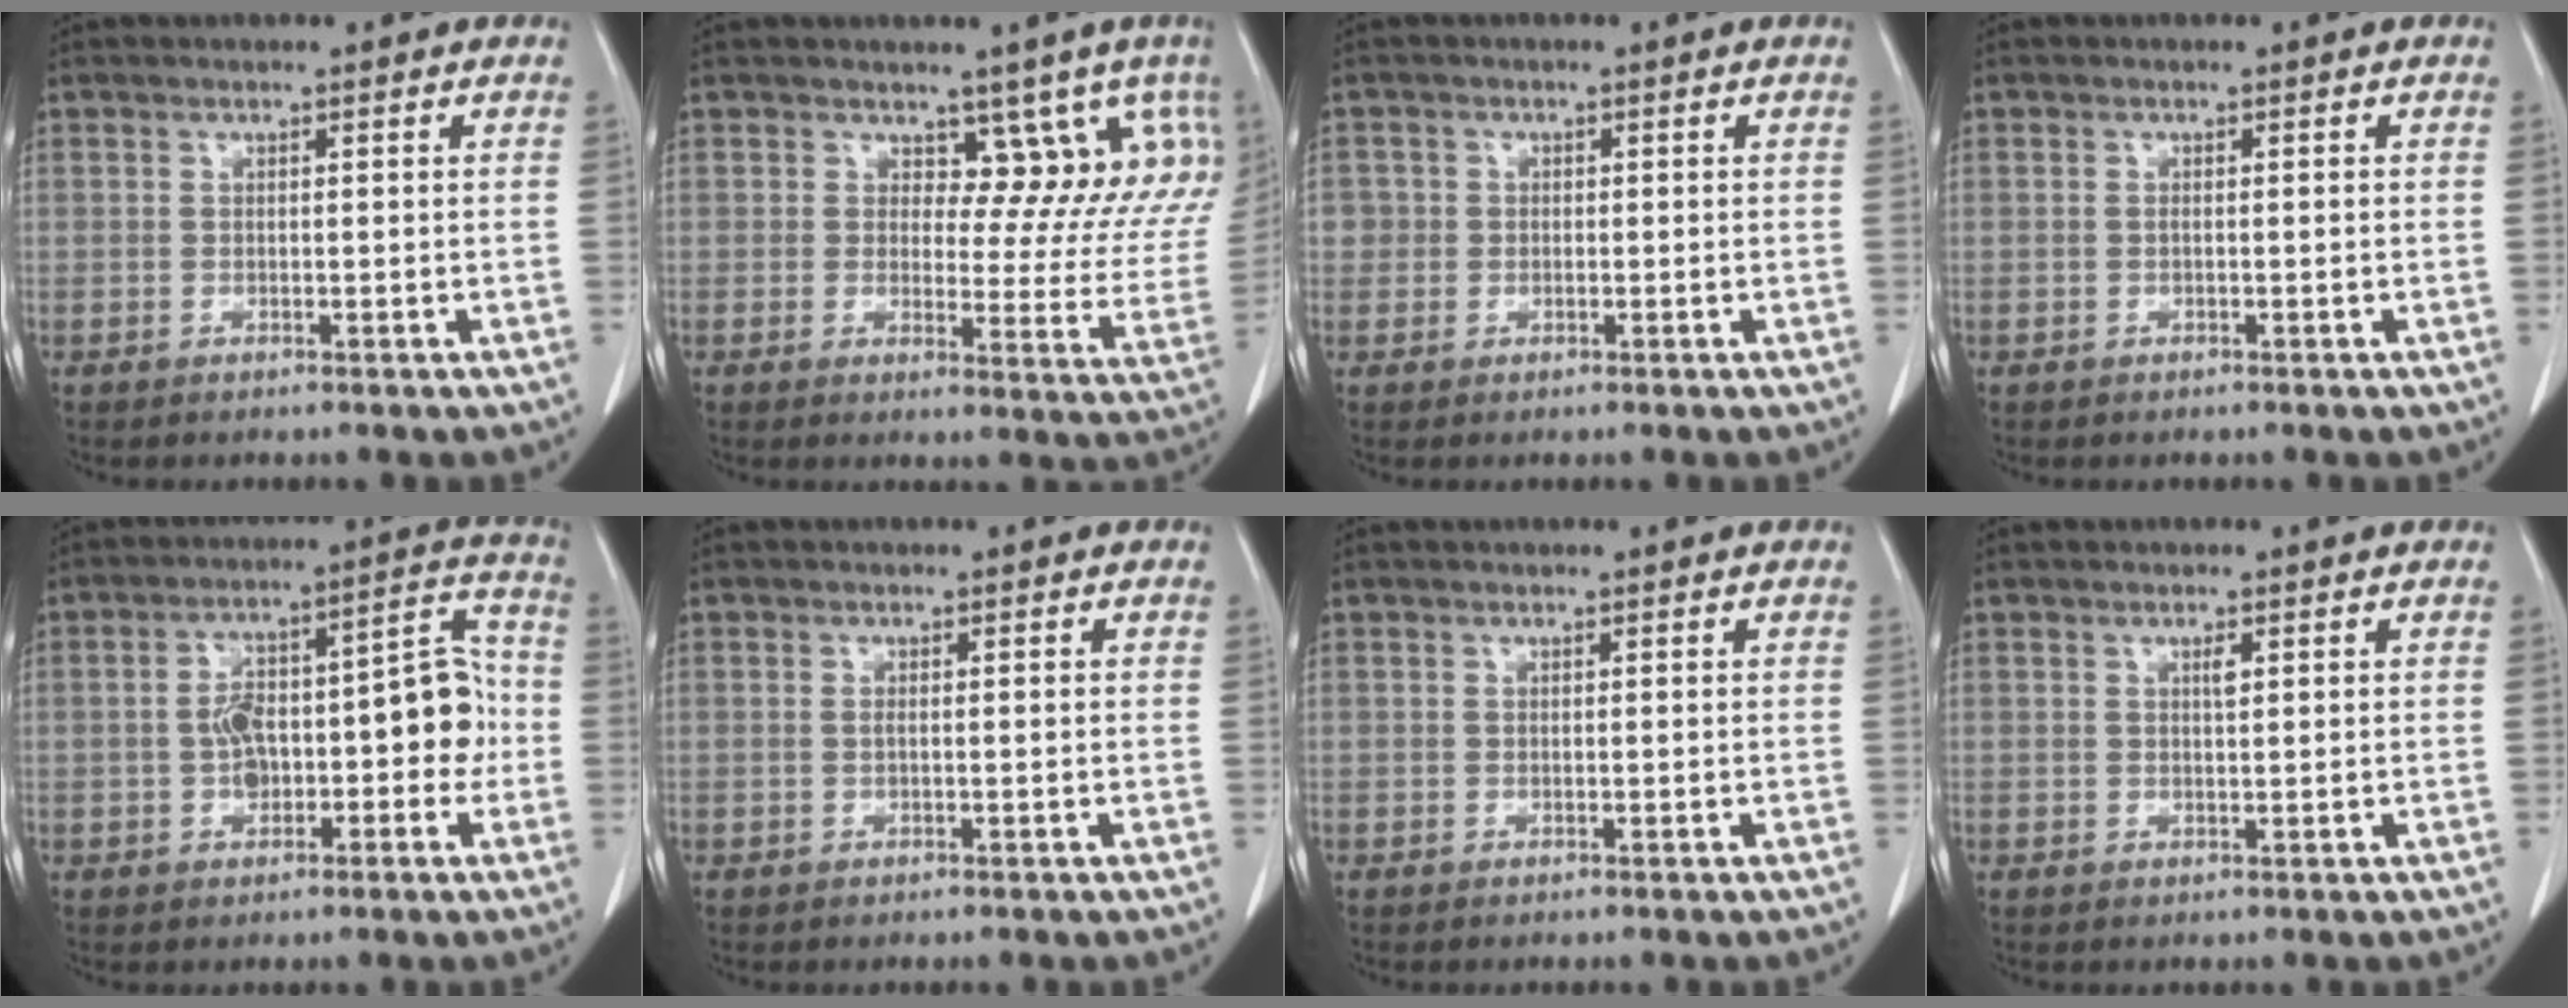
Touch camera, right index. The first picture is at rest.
{"total": 10.2, "force": [7.6, 5.8, 3.6], "torque": [-0.002, -0.018, 0.069]}
{"total": 2.3, "force": [0.0, 2.3, 0.2], "torque": [0.011, 0.007, 0.000]}
{"total": 0.6, "force": [0.0, 0.2, 0.5], "torque": [-0.011, 0.000, 0.002]}
{"total": 11.9, "force": [-1.4, 5.0, 10.7], "torque": [-0.161, 0.051, -0.017]}
{"total": 1.1, "force": [0.0, 0.3, 1.1], "torque": [-0.022, 0.001, 0.003]}
{"total": 0.0}
{"total": 1.0, "force": [0.4, 0.2, 0.9], "torque": [-0.018, 0.000, 0.007]}